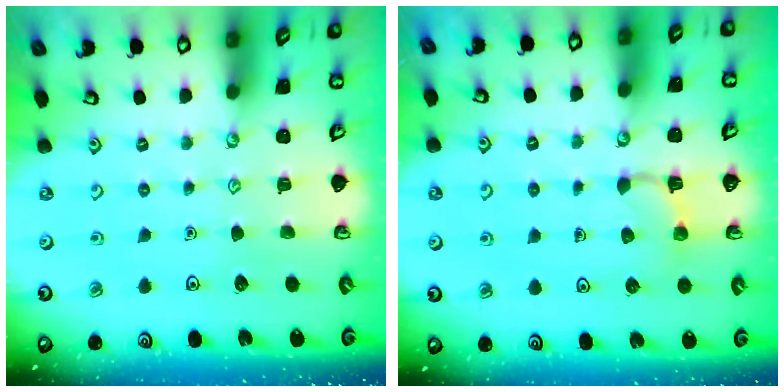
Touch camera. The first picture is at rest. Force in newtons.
{"total": 3.5, "press": 3.4, "slide": 0.8}